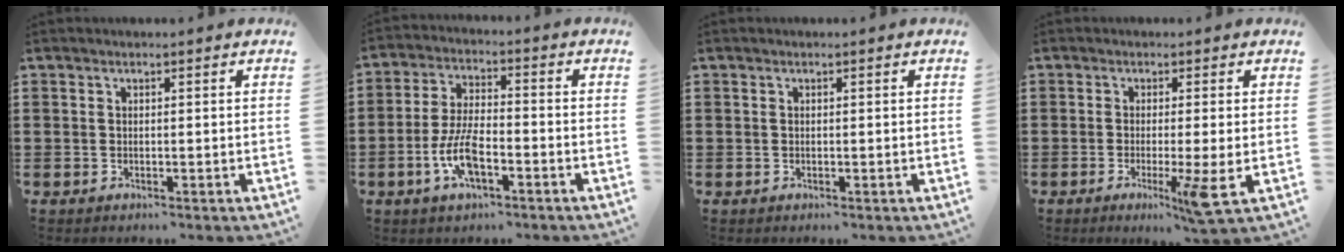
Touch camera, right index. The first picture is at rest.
{"total": 7.9, "force": [-2.9, 3.1, 6.7], "torque": [-0.151, -0.005, -0.059]}
{"total": 0.0}
{"total": 5.8, "force": [-1.9, -0.6, 5.5], "torque": [-0.096, -0.025, -0.029]}